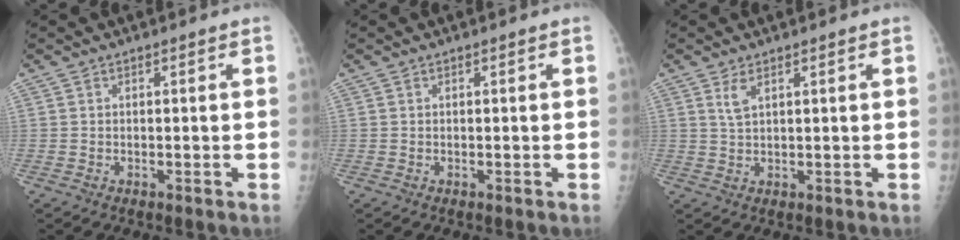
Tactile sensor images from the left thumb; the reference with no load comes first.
{"total": 0.0}
{"total": 2.6, "force": [1.5, 0.8, 1.9], "torque": [-0.042, -0.009, 0.037]}